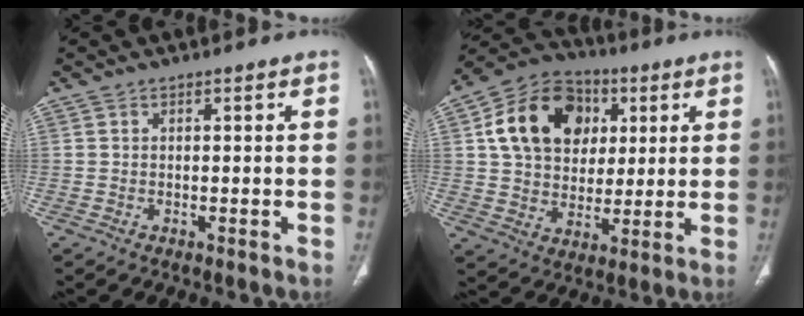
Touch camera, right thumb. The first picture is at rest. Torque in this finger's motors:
{"motor_torque": [-0.56, 2.20, 0.54, -0.42, 0.09]}